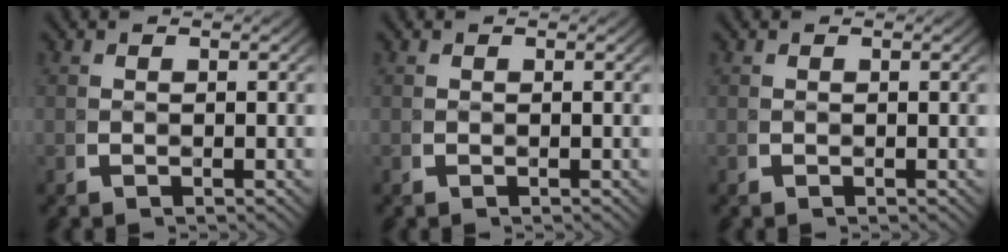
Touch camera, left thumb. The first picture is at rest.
{"total": 0.0}
{"total": 0.0}